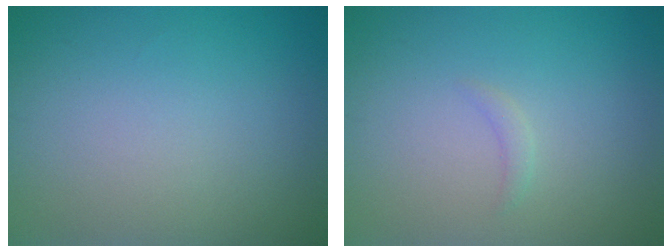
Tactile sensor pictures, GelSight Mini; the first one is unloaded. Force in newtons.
{"total": 0.8, "press": 0.7, "slide": 0.2}